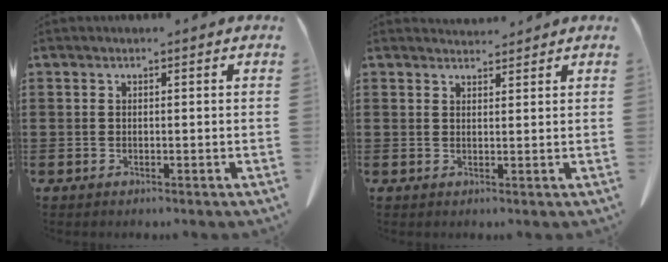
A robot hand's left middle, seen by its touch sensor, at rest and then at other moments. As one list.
[{"total": 2.0, "force": [2.0, 0.4, 0.1], "torque": [0.000, -0.005, 0.036]}]